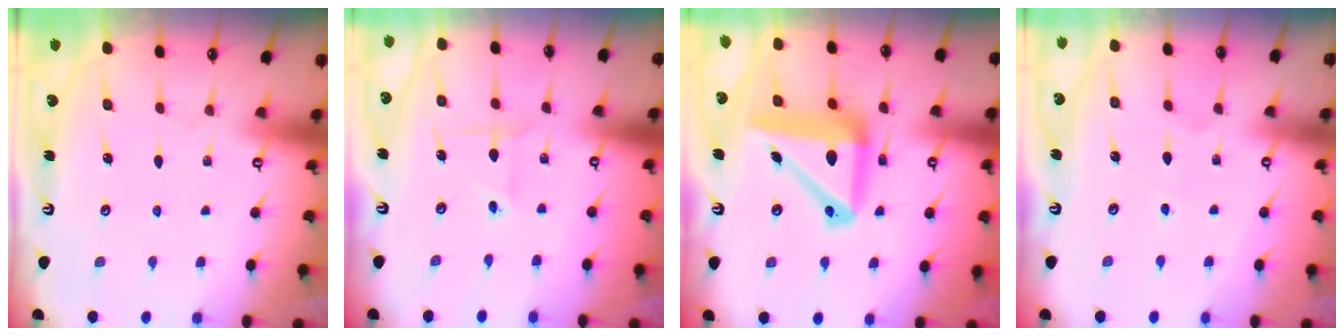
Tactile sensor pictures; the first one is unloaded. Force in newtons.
{"total": 2.0, "press": 2.0, "slide": 0.1}
{"total": 15.5, "press": 15.4, "slide": 1.8}
{"total": 2.3, "press": 2.2, "slide": 0.2}